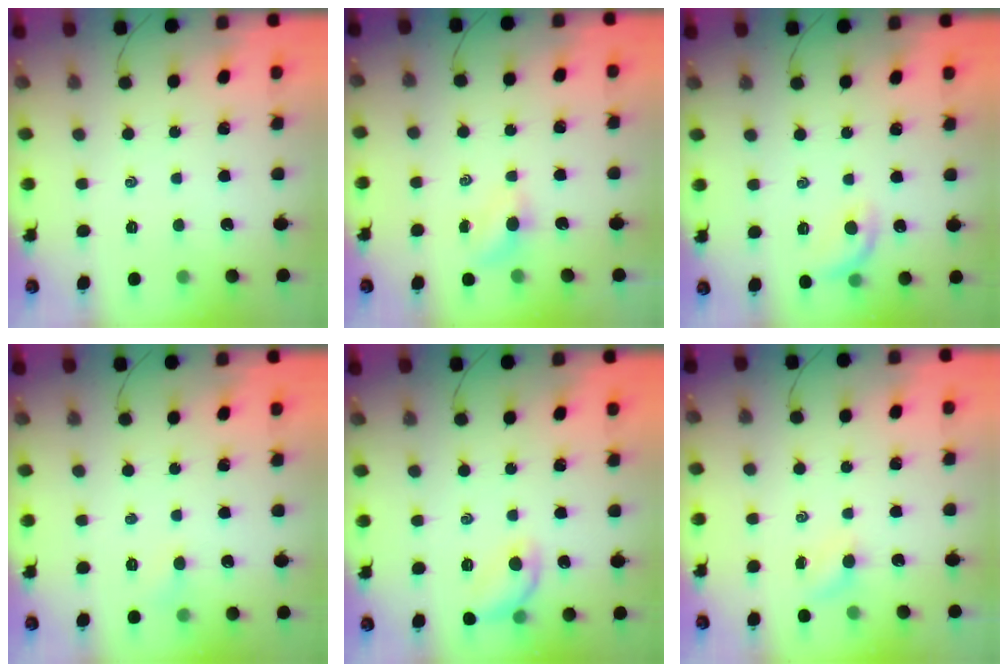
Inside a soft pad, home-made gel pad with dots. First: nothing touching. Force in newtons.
{"total": 3.6, "press": 3.5, "slide": 1.0}
{"total": 8.8, "press": 8.6, "slide": 1.7}
{"total": 3.0, "press": 2.8, "slide": 1.0}
{"total": 9.6, "press": 9.6, "slide": 0.4}
{"total": 3.5, "press": 3.5, "slide": 0.8}